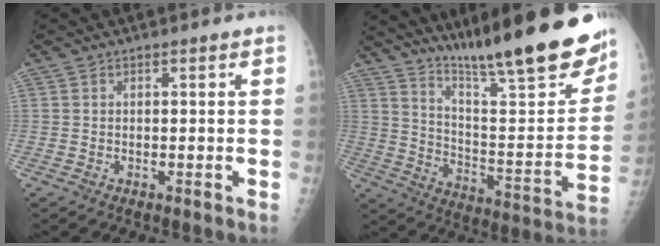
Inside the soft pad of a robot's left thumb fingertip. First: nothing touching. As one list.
[{"total": 27.5, "force": [21.0, 3.8, 17.2], "torque": [-0.240, -0.113, 0.317]}]